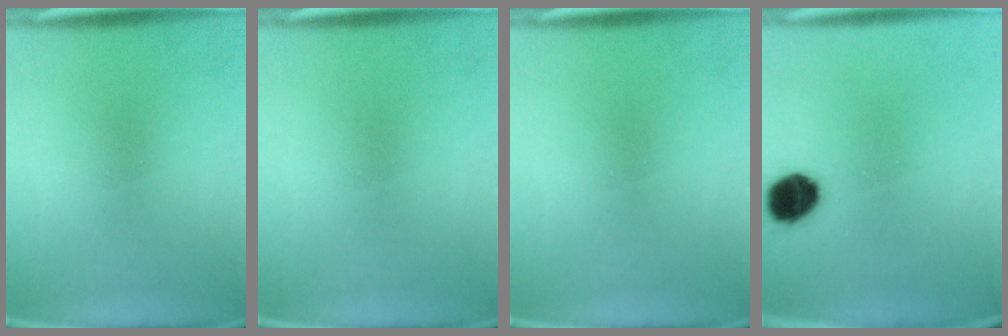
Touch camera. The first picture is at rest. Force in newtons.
{"total": 0.0}
{"total": 0.0}
{"total": 9.1}